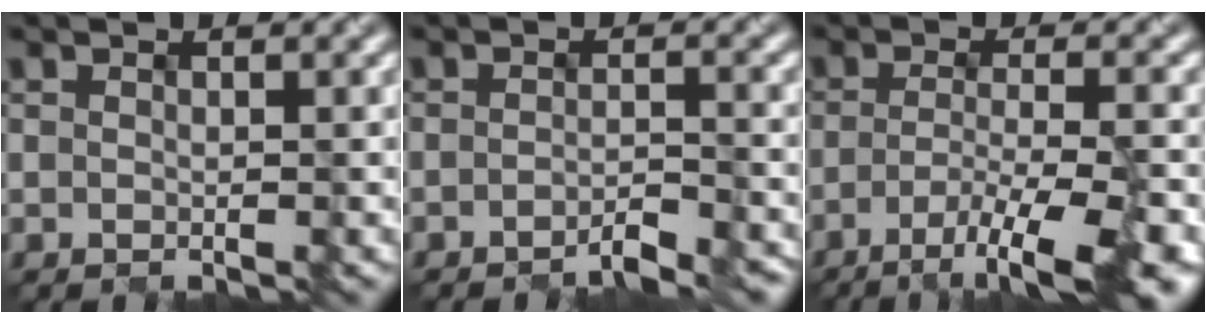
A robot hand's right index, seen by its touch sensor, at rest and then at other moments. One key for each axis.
{"total": 2.6, "fx": -2.2, "fy": 0.5, "fz": 1.3, "tx": -0.020, "ty": -0.002, "tz": -0.038}
{"total": 7.1, "fx": -3.7, "fy": 1.4, "fz": 5.9, "tx": -0.082, "ty": -0.004, "tz": -0.061}